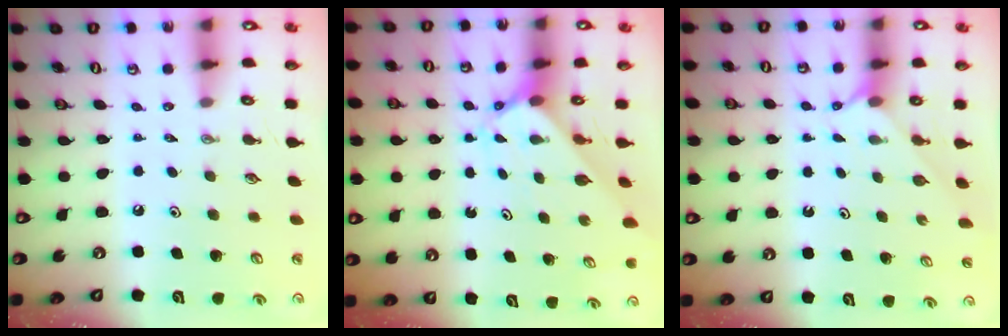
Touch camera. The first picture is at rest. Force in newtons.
{"total": 2.3, "press": 2.3, "slide": 0.2}
{"total": 2.1, "press": 2.1, "slide": 0.3}